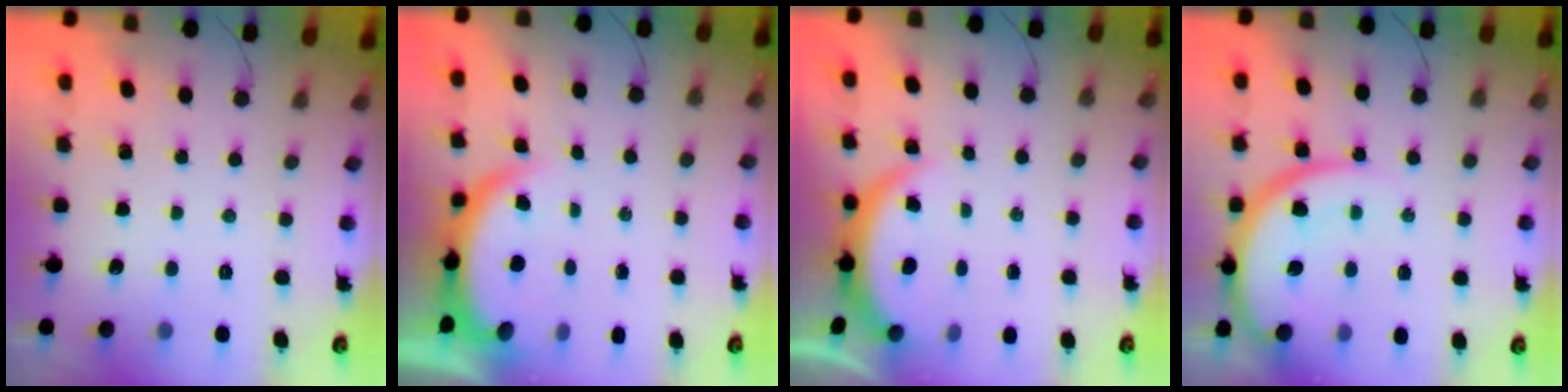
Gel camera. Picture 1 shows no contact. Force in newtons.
{"total": 5.3, "press": 5.3, "slide": 0.3}
{"total": 3.9, "press": 3.9, "slide": 0.3}
{"total": 13.3, "press": 13.2, "slide": 1.4}